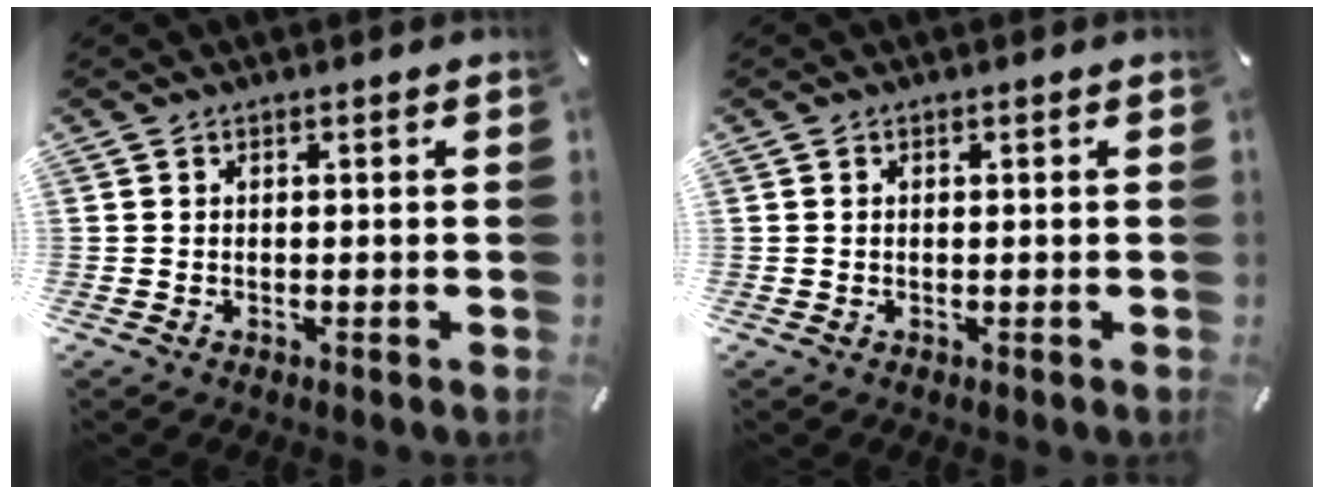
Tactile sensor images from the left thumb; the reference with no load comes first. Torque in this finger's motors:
{"motor_torque": [-0.06, 0.21, -0.01, -0.02, 0.01]}